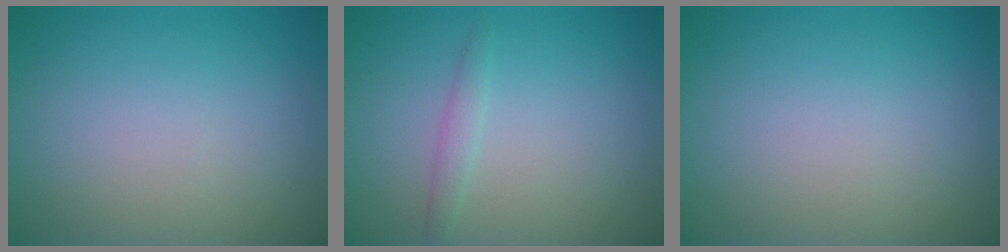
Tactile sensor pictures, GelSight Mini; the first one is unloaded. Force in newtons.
{"total": 1.2, "press": 1.2, "slide": 0.1}
{"total": 0.0}